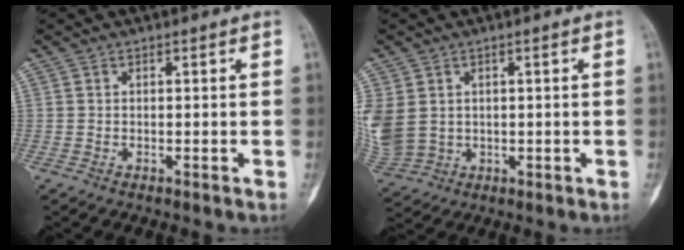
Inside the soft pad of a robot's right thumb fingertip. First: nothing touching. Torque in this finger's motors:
{"motor_torque": [-0.65, 1.55, 1.19, 1.02, 0.82]}